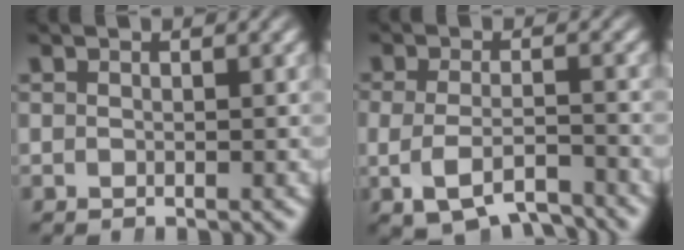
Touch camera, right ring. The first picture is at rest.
{"total": 5.1, "force": [-3.0, 2.5, 3.2], "torque": [-0.055, -0.024, -0.038]}